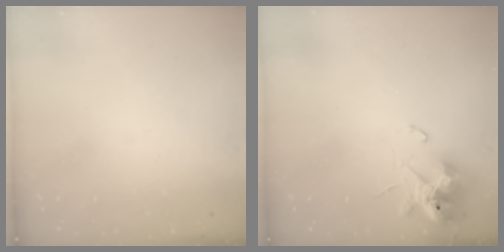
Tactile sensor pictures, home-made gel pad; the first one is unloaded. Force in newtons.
{"total": 10.6, "press": 10.5, "slide": 0.9}